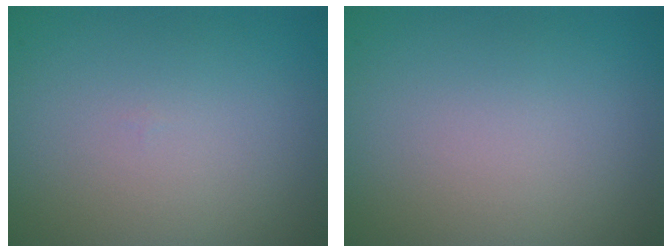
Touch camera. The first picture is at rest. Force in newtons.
{"total": 0.0}